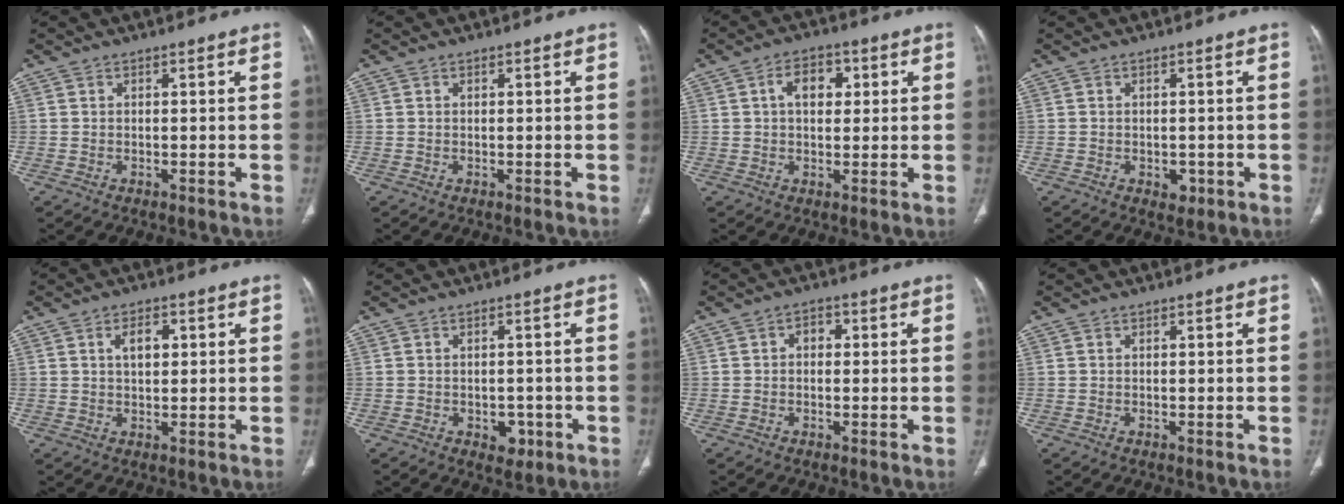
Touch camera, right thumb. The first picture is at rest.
{"total": 0.0}
{"total": 6.6, "force": [1.7, 4.2, 4.8], "torque": [-0.057, 0.007, 0.022]}
{"total": 2.4, "force": [-0.8, 1.7, 1.5], "torque": [-0.010, 0.001, -0.004]}
{"total": 4.2, "force": [1.2, 2.4, 3.3], "torque": [-0.049, 0.000, 0.021]}
{"total": 3.6, "force": [-1.3, 2.6, 2.2], "torque": [-0.011, 0.004, -0.010]}
{"total": 2.7, "force": [0.3, 1.9, 1.8], "torque": [-0.015, 0.010, -0.001]}
{"total": 0.0}